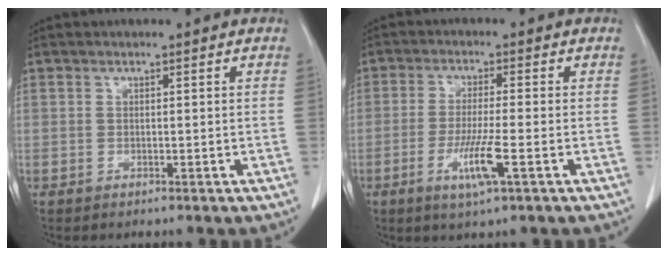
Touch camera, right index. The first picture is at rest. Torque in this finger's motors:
{"motor_torque": [0.69, -0.12, 0.47, 0.09]}